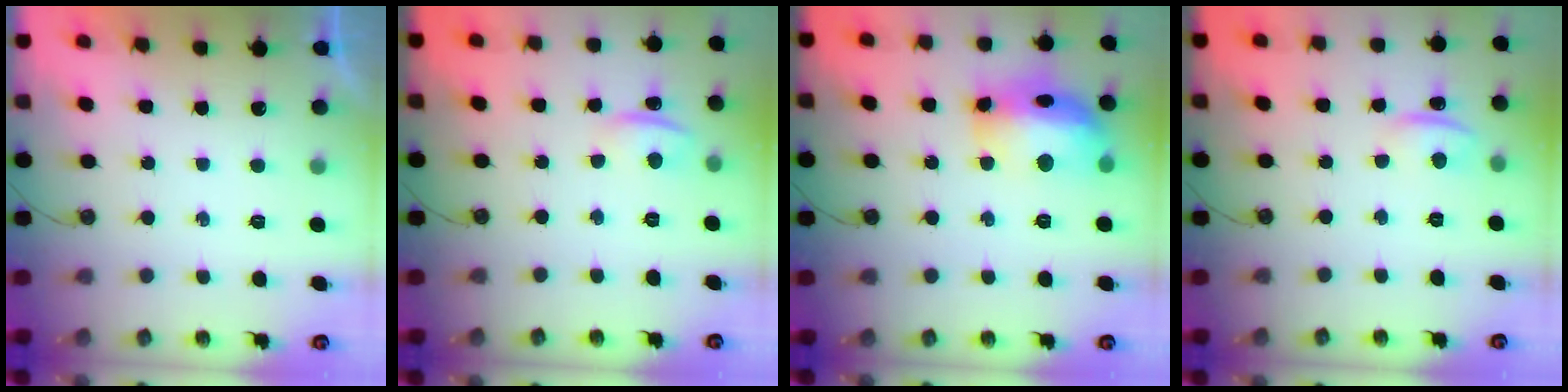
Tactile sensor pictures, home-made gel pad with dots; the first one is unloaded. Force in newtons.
{"total": 1.5, "press": 1.3, "slide": 0.7}
{"total": 17.0, "press": 17.0, "slide": 1.6}
{"total": 2.2, "press": 1.7, "slide": 1.5}